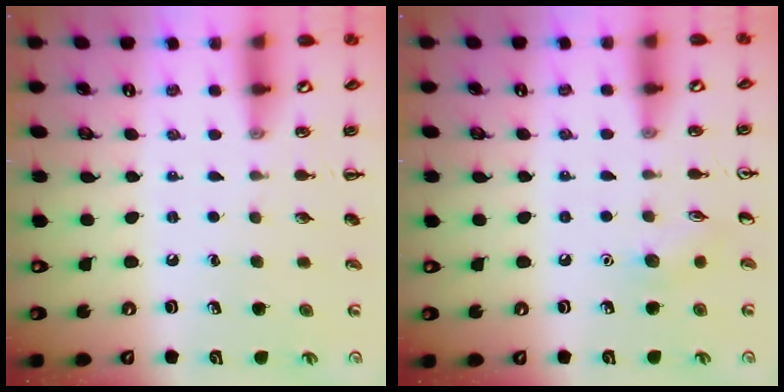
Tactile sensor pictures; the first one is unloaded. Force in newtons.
{"total": 5.9, "press": 5.7, "slide": 1.5}